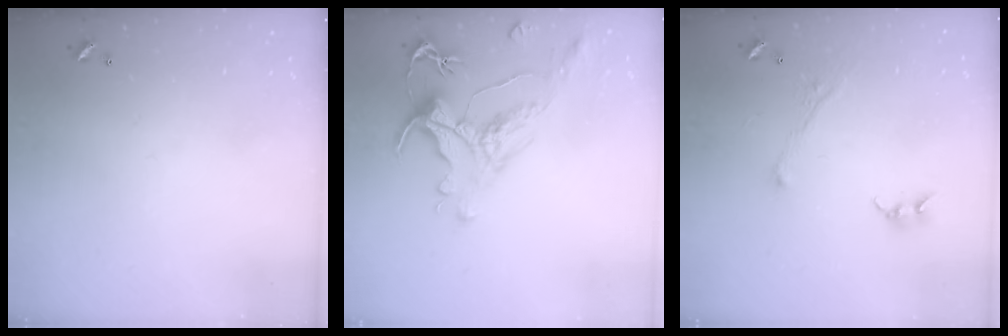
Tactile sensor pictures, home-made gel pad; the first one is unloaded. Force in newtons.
{"total": 1.3, "press": 0.1, "slide": 1.3}
{"total": 2.8, "press": 2.8, "slide": 0.1}